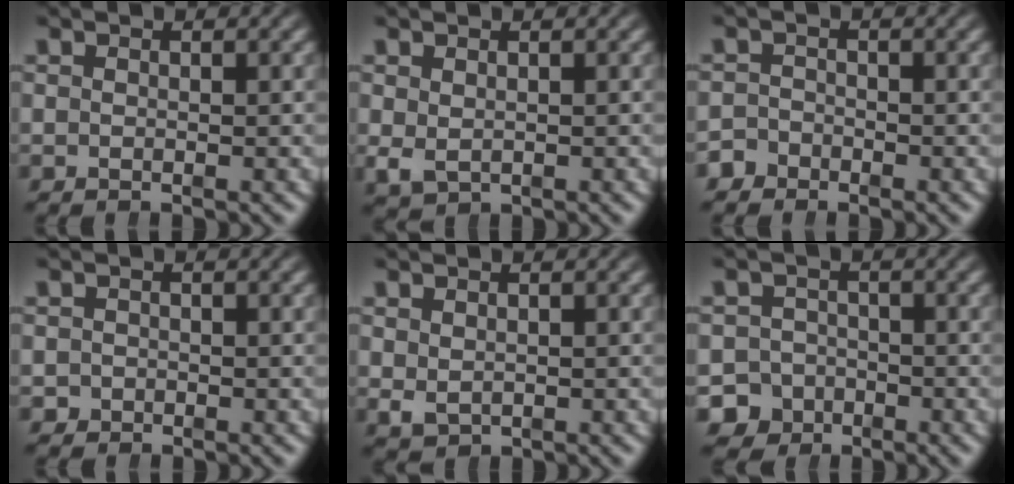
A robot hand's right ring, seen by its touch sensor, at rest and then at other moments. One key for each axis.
{"total": 1.2, "fx": -0.1, "fy": 0.8, "fz": 0.9, "tx": -0.022, "ty": -0.015, "tz": 0.014}
{"total": 2.3, "fx": -2.0, "fy": 1.2, "fz": -0.2, "tx": 0.004, "ty": -0.014, "tz": -0.033}
{"total": 1.5, "fx": -0.9, "fy": 1.3, "fz": -0.1, "tx": -0.005, "ty": -0.014, "tz": -0.010}
{"total": 1.0, "fx": 0.0, "fy": 0.7, "fz": 0.7, "tx": -0.016, "ty": -0.015, "tz": 0.017}
{"total": 8.6, "fx": -4.4, "fy": 7.2, "fz": 1.7, "tx": -0.035, "ty": -0.036, "tz": -0.075}